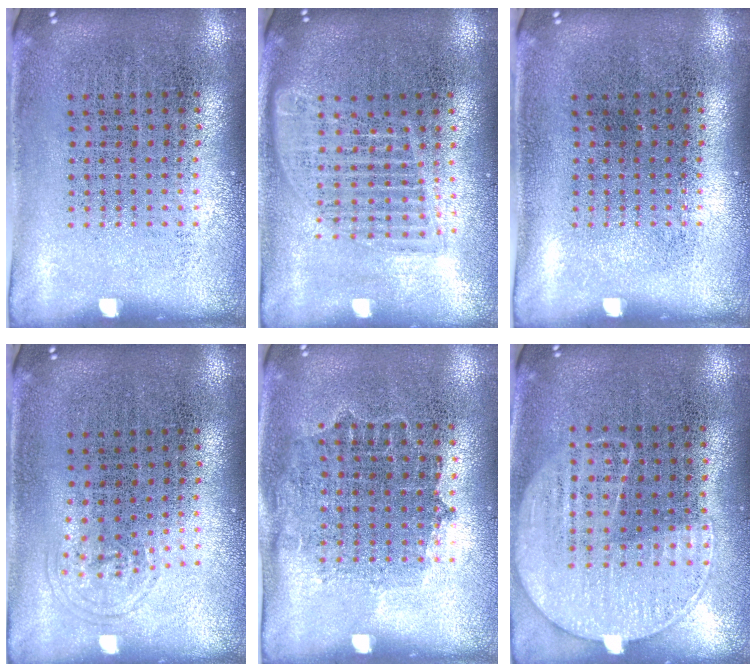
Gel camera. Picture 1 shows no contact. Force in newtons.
{"total": 1.7, "press": 1.4, "slide": 0.9}
{"total": 0.0}
{"total": 0.6, "press": 0.5, "slide": 0.3}
{"total": 0.8, "press": 0.7, "slide": 0.4}
{"total": 1.3, "press": 1.1, "slide": 0.6}